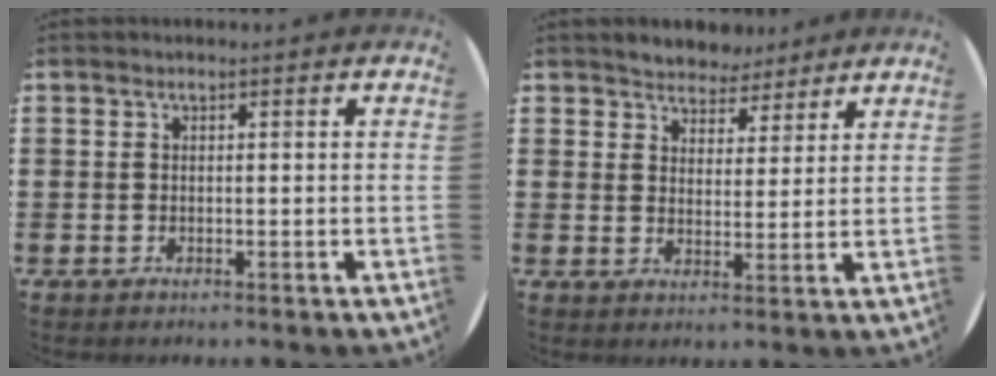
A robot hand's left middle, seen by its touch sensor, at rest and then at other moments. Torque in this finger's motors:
{"motor_torque": [0.31, -0.29, 0.07, 0.01]}